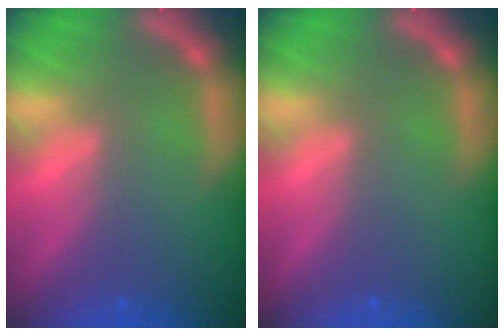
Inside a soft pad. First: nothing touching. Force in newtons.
{"total": 0.0}